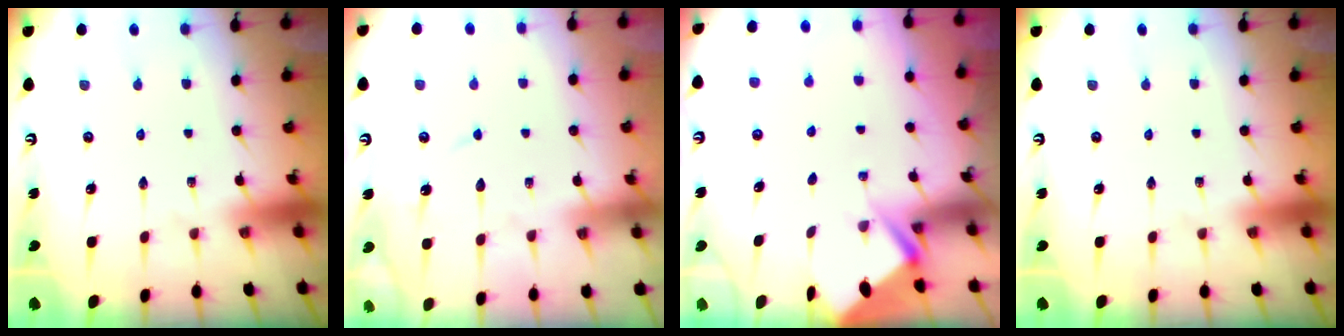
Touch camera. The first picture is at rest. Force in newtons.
{"total": 5.0, "press": 4.9, "slide": 0.6}
{"total": 2.8, "press": 2.8, "slide": 0.4}
{"total": 0.0}